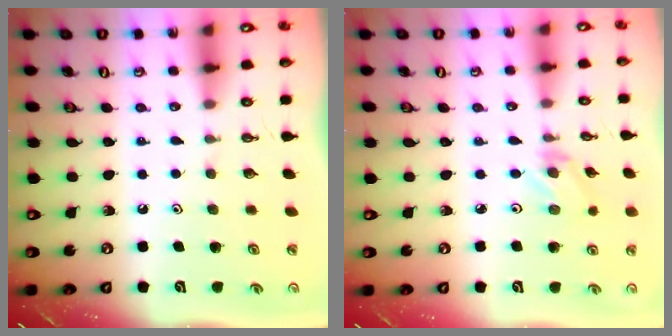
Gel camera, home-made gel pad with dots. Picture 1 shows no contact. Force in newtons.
{"total": 2.1, "press": 2.0, "slide": 0.4}